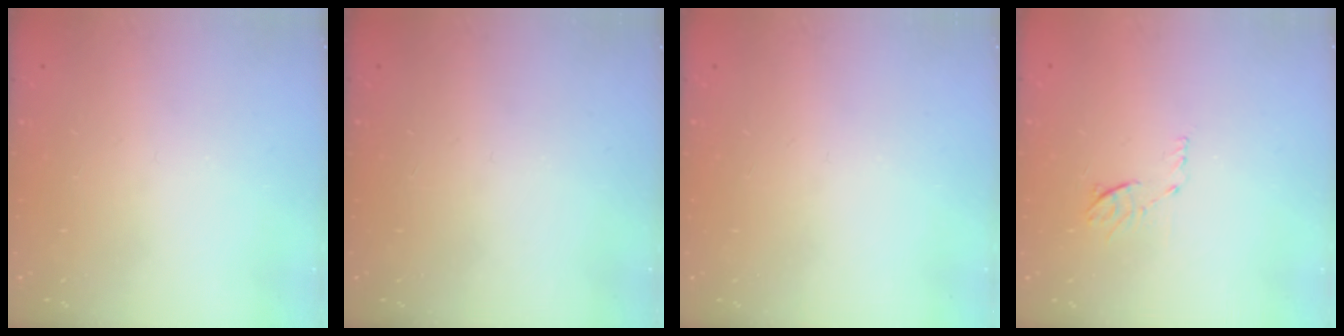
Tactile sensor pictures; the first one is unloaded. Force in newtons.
{"total": 0.0}
{"total": 0.0}
{"total": 5.7, "press": 5.6, "slide": 0.8}